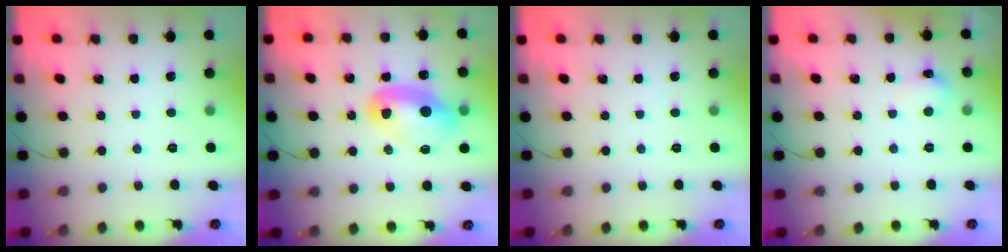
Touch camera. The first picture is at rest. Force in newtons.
{"total": 11.5, "press": 11.5, "slide": 0.6}
{"total": 0.0}
{"total": 5.4, "press": 5.2, "slide": 1.6}